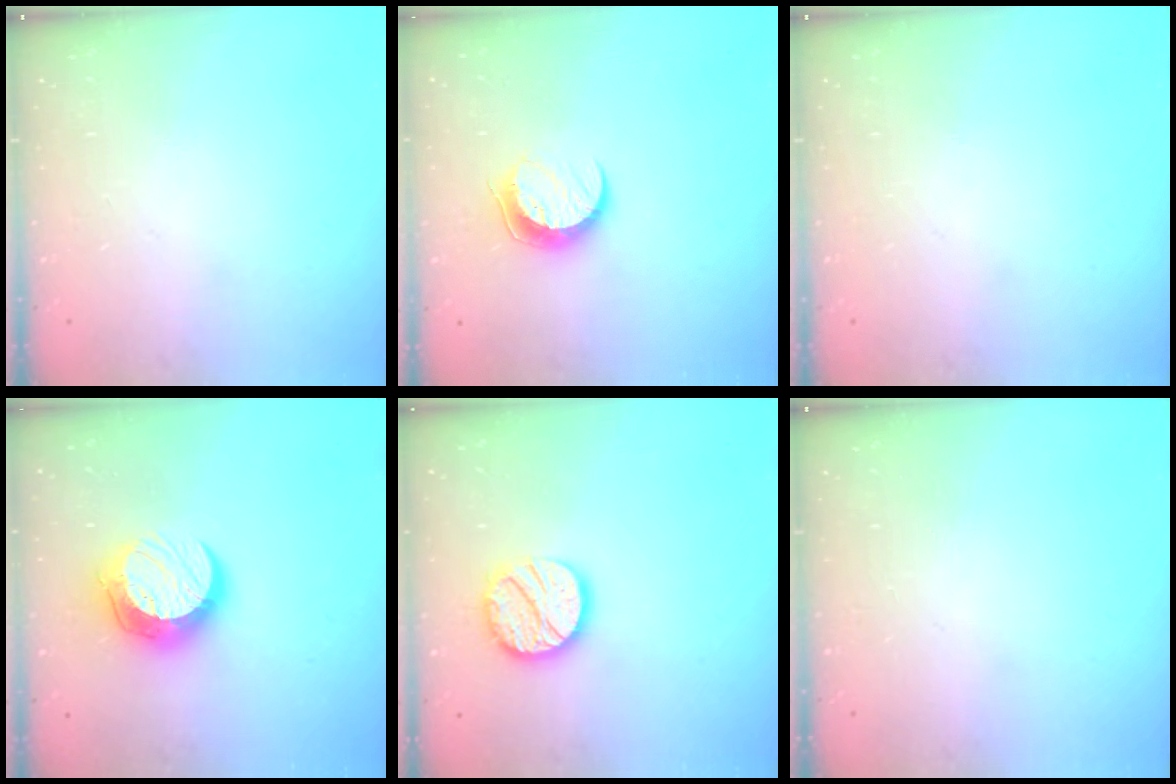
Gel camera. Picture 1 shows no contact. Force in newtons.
{"total": 7.6, "press": 7.6, "slide": 0.7}
{"total": 0.0}
{"total": 12.3, "press": 12.2, "slide": 1.0}
{"total": 14.4, "press": 14.3, "slide": 1.2}
{"total": 0.0}